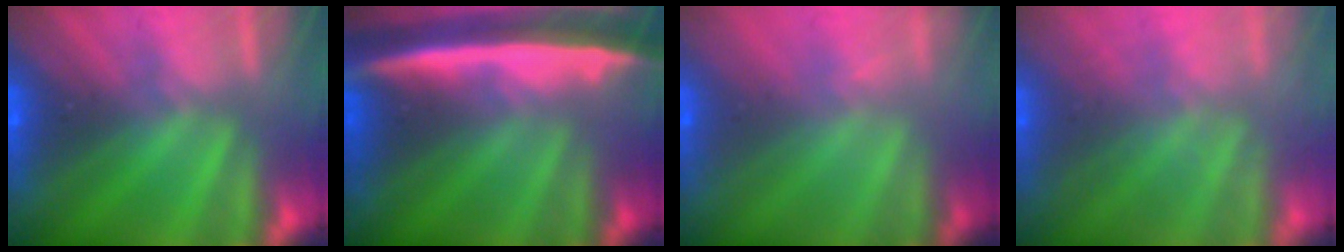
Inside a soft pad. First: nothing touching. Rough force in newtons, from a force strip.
{"total": 7.7}
{"total": 1.5}
{"total": 2.2}